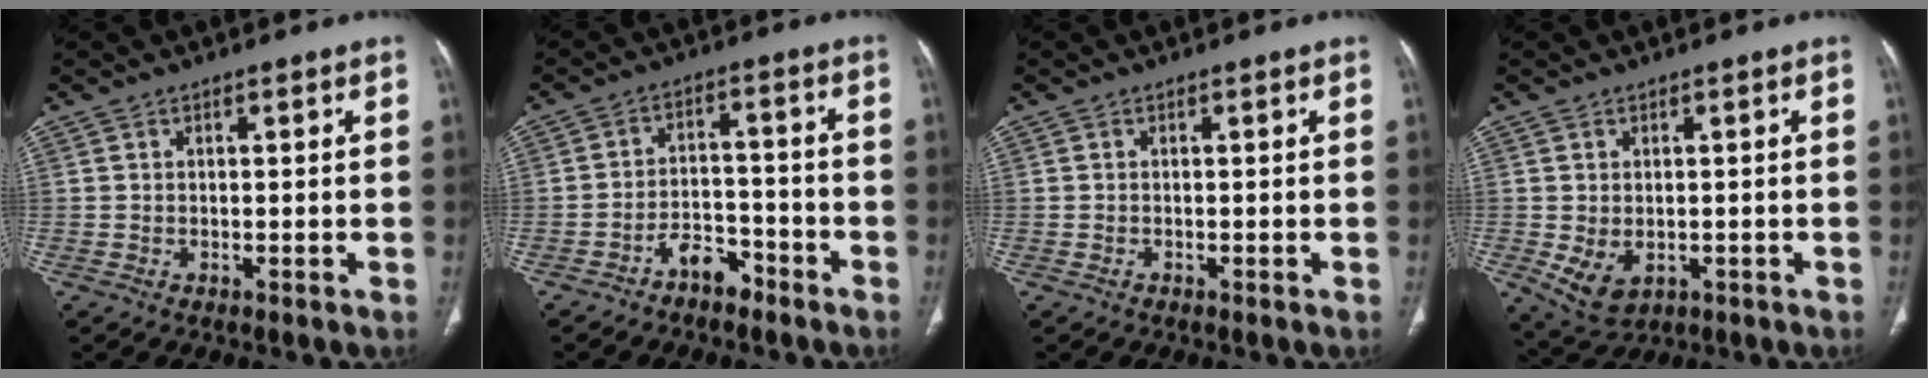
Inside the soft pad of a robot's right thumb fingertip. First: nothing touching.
{"total": 5.7, "force": [-4.1, 3.0, 2.6], "torque": [-0.029, 0.043, -0.069]}
{"total": 0.0}
{"total": 6.1, "force": [-1.2, 4.3, 4.2], "torque": [-0.071, -0.007, 0.000]}